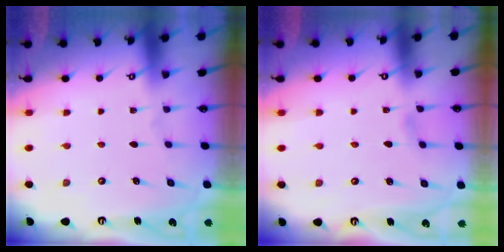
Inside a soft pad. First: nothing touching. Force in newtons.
{"total": 3.0, "press": 3.0, "slide": 0.4}